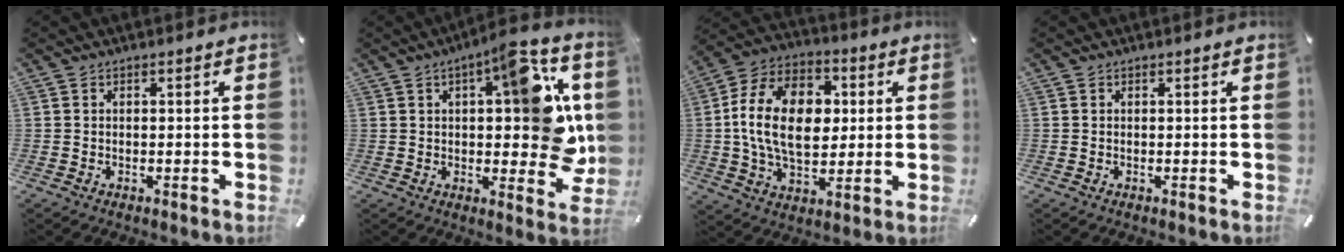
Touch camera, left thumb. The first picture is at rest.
{"total": 18.8, "force": [3.5, 7.9, 16.6], "torque": [-0.193, -0.017, 0.055]}
{"total": 18.3, "force": [0.9, 12.5, 13.4], "torque": [-0.267, 0.012, 0.011]}
{"total": 0.0}